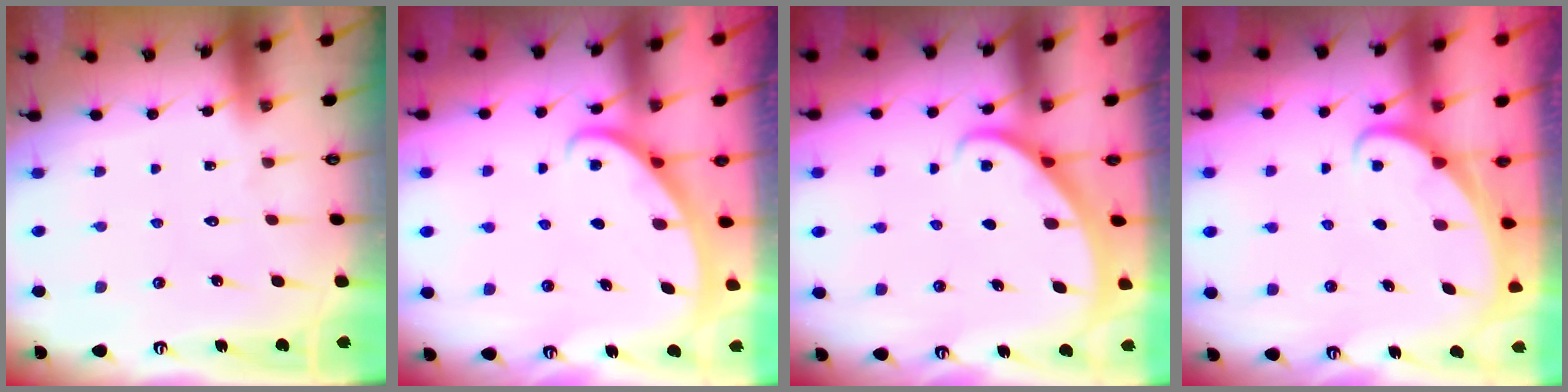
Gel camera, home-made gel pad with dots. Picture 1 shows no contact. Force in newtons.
{"total": 2.8, "press": 2.8, "slide": 0.1}
{"total": 1.9, "press": 1.9, "slide": 0.2}
{"total": 1.6, "press": 1.6, "slide": 0.0}